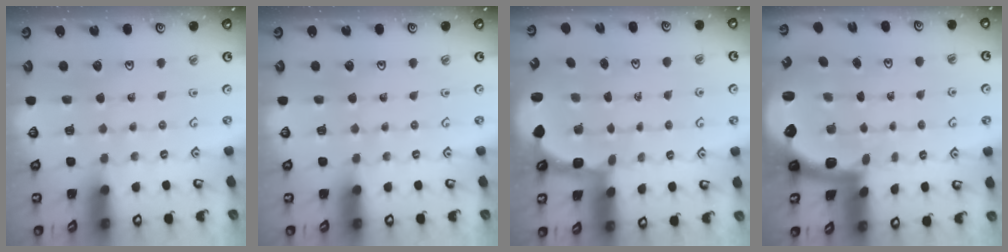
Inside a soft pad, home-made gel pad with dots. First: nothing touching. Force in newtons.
{"total": 0.0}
{"total": 2.8, "press": 2.2, "slide": 1.7}
{"total": 2.8, "press": 2.5, "slide": 1.4}